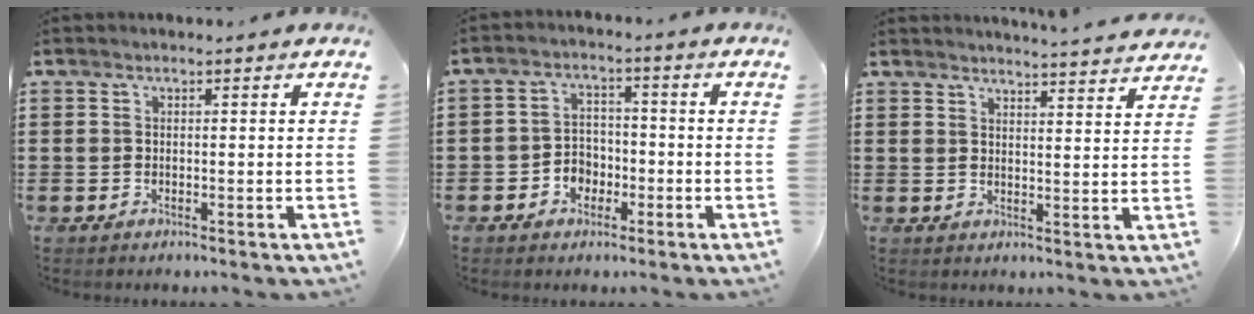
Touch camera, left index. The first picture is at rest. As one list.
[{"total": 3.8, "force": [-2.1, 3.0, 1.2], "torque": [-0.030, 0.010, -0.044]}, {"total": 3.5, "force": [3.4, -0.9, 0.2], "torque": [-0.007, -0.026, 0.058]}]